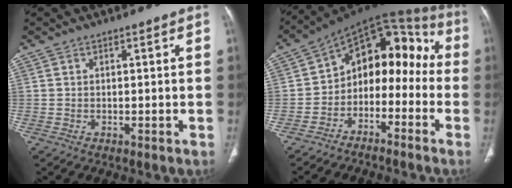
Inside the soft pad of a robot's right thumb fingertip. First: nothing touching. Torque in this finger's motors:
{"motor_torque": [0.20, 0.42, 0.15, 0.05, 0.16]}